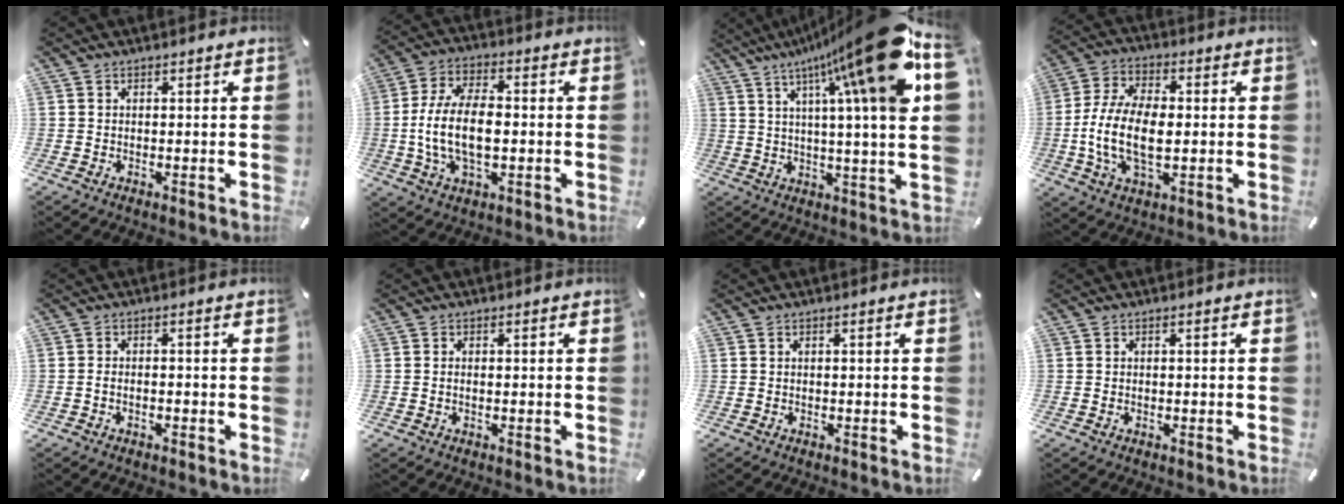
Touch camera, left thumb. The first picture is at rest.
{"total": 12.8, "force": [-1.4, 7.0, 10.6], "torque": [-0.216, 0.005, -0.020]}
{"total": 25.2, "force": [11.5, 2.6, 22.3], "torque": [-0.330, -0.079, 0.170]}
{"total": 13.1, "force": [-1.5, 7.3, 10.8], "torque": [-0.233, -0.001, -0.023]}
{"total": 1.6, "force": [-1.0, 0.5, 1.2], "torque": [-0.021, 0.003, -0.018]}
{"total": 1.0, "force": [-0.1, 0.3, 0.9], "torque": [-0.018, -0.002, -0.002]}
{"total": 0.0}
{"total": 0.0}